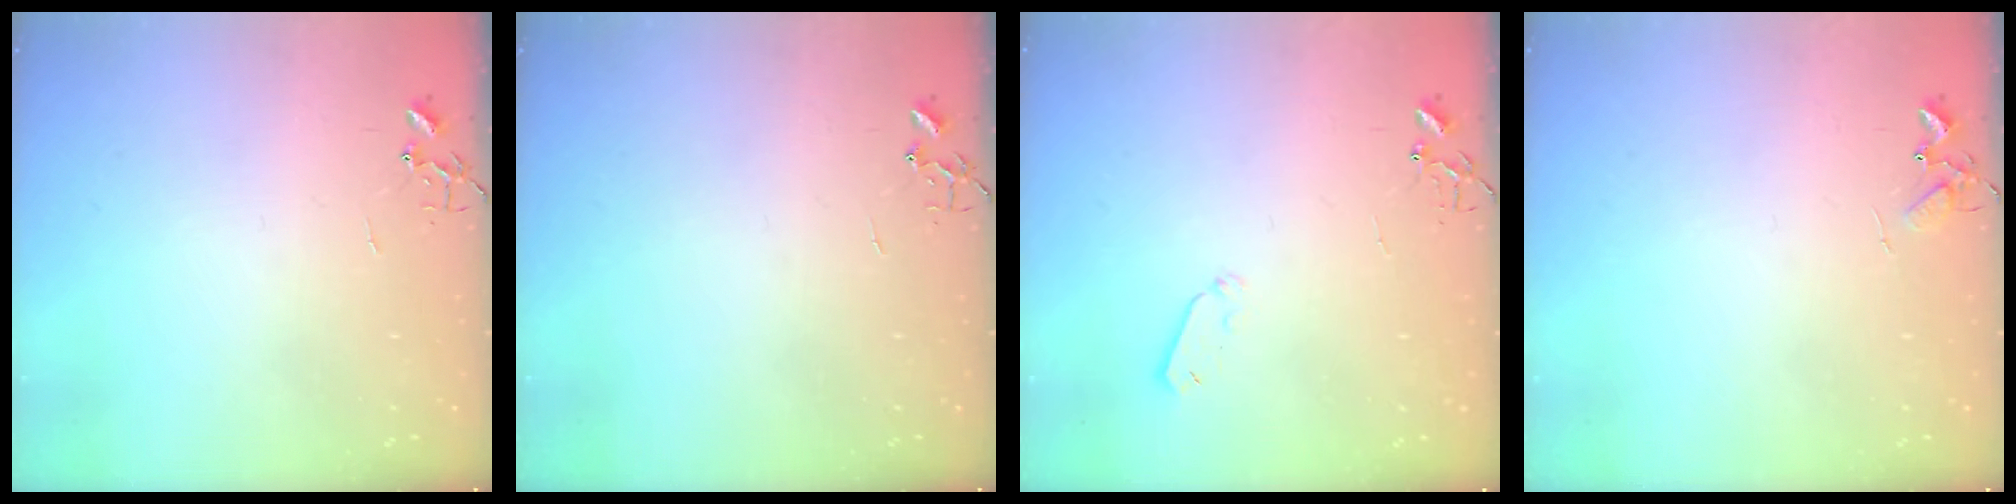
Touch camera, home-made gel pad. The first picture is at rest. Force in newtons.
{"total": 0.0}
{"total": 4.0, "press": 3.9, "slide": 0.8}
{"total": 5.9, "press": 5.9, "slide": 0.3}